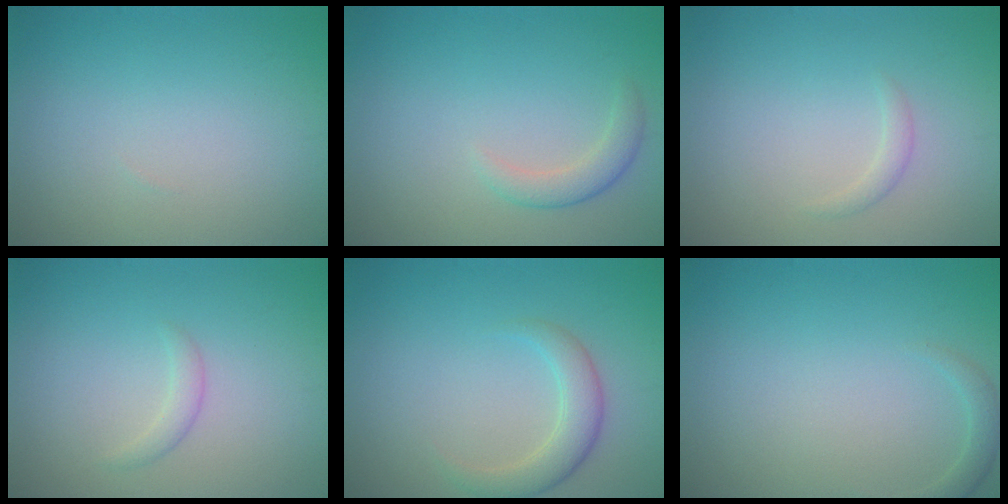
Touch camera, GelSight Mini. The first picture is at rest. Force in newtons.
{"total": 1.9, "press": 1.9, "slide": 0.2}
{"total": 0.9, "press": 0.9, "slide": 0.1}
{"total": 1.1, "press": 1.1, "slide": 0.1}
{"total": 2.9, "press": 2.9, "slide": 0.2}
{"total": 1.2, "press": 1.1, "slide": 0.1}